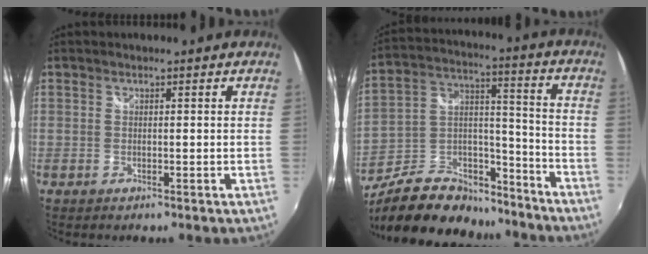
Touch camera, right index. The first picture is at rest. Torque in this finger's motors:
{"motor_torque": [-0.45, -1.21, -0.09, -0.09]}